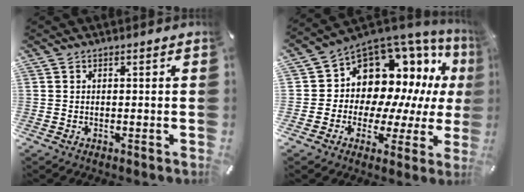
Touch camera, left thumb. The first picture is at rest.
{"total": 13.7, "force": [6.2, 10.8, 5.6], "torque": [-0.087, -0.081, 0.123]}